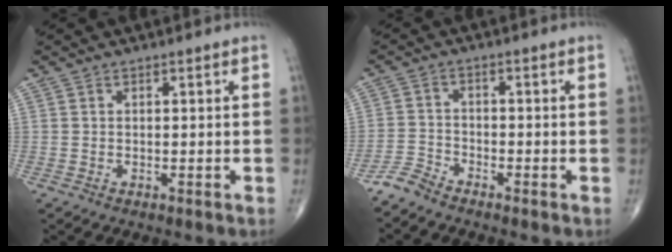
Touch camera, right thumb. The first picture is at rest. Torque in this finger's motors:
{"motor_torque": [2.68, 2.05, -0.06, -0.49, -0.06]}